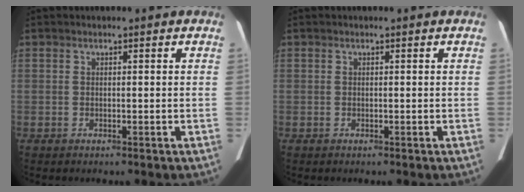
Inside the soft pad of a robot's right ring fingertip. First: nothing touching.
{"total": 0.0}